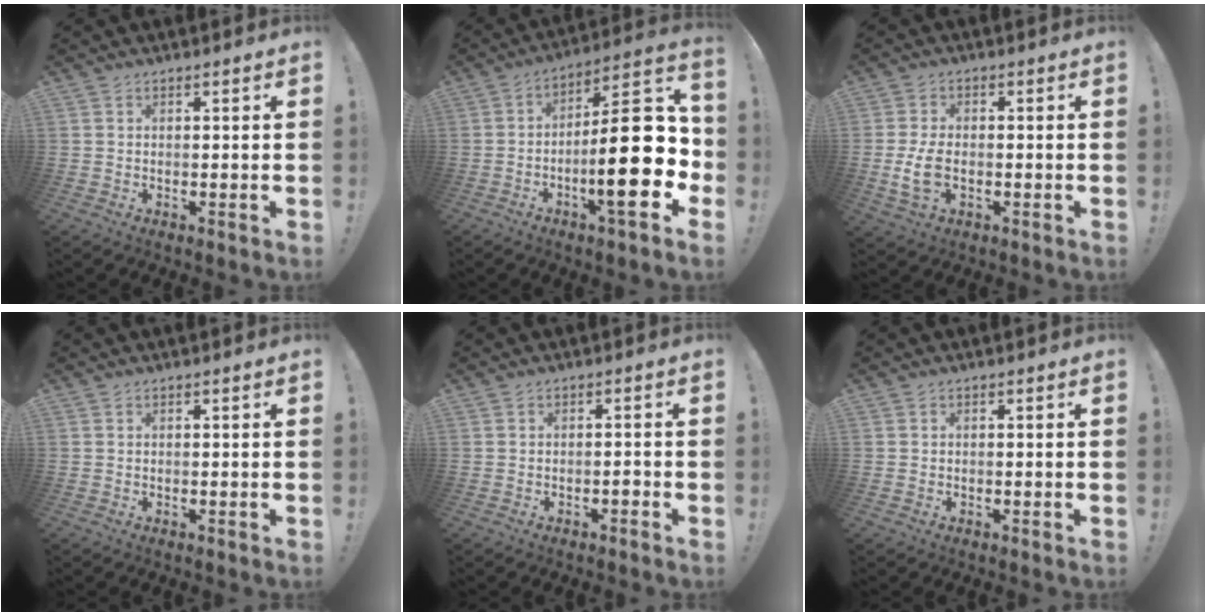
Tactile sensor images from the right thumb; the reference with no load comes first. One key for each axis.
{"total": 24.0, "fx": -4.2, "fy": 6.8, "fz": 22.6, "tx": -0.346, "ty": 0.019, "tz": -0.063}
{"total": 7.3, "fx": -1.2, "fy": 4.4, "fz": 5.8, "tx": -0.109, "ty": -0.007, "tz": -0.020}
{"total": 0.0}
{"total": 1.6, "fx": -1.0, "fy": 0.4, "fz": 1.2, "tx": -0.017, "ty": 0.000, "tz": -0.017}
{"total": 0.0}